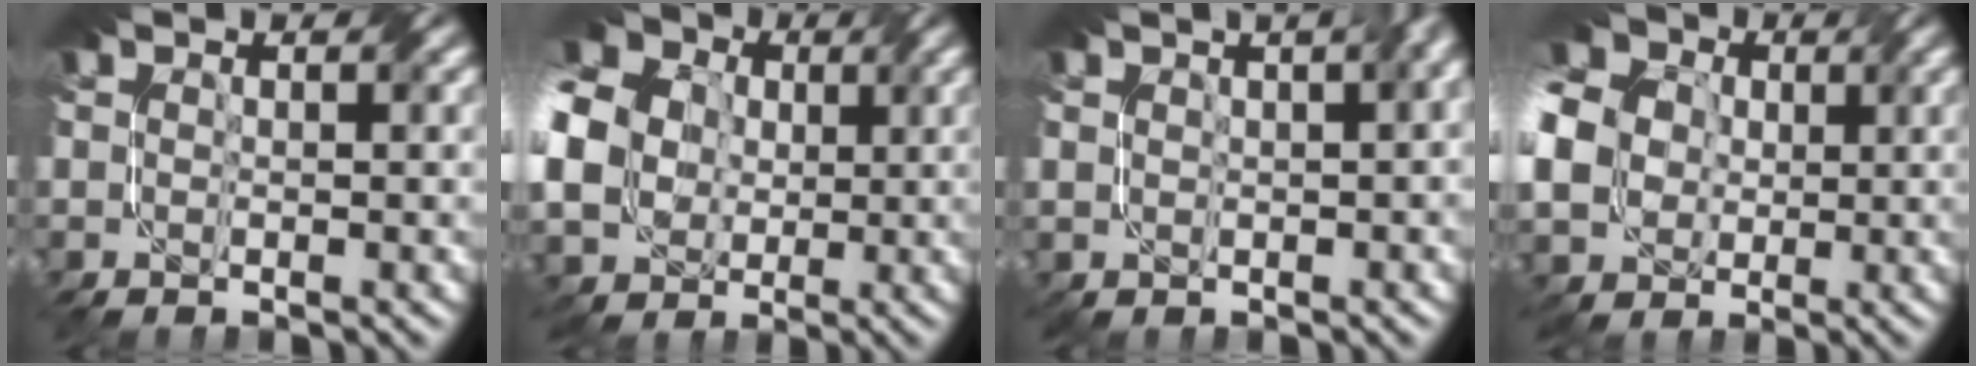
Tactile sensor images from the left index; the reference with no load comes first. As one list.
[{"total": 13.9, "force": [1.4, 12.0, 7.0], "torque": [-0.171, 0.001, -0.011]}, {"total": 10.0, "force": [3.2, 5.2, 7.9], "torque": [-0.086, 0.038, 0.030]}, {"total": 11.1, "force": [0.8, 9.5, 5.7], "torque": [-0.141, -0.003, -0.006]}]